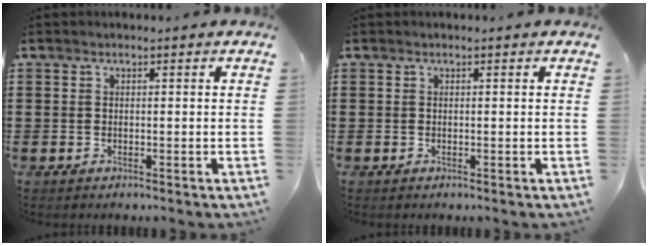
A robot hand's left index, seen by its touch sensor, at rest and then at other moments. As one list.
[{"total": 0.0}]